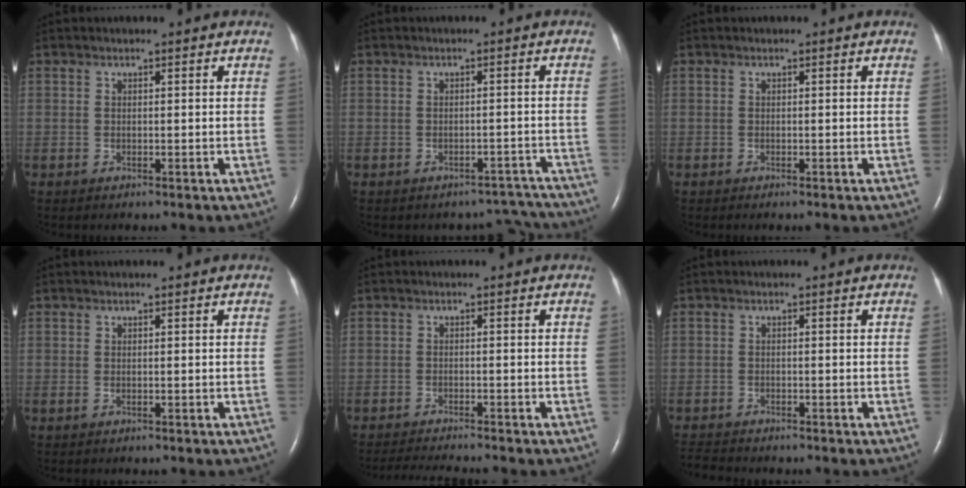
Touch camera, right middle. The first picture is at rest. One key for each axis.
{"total": 5.1, "fx": -4.7, "fy": 1.7, "fz": -1.3, "tx": 0.033, "ty": 0.033, "tz": -0.046}
{"total": 0.0}
{"total": 0.0}
{"total": 5.0, "fx": -4.6, "fy": -0.7, "fz": 1.6, "tx": -0.027, "ty": -0.018, "tz": -0.075}
{"total": 2.6, "fx": -2.5, "fy": 0.1, "fz": 0.4, "tx": -0.009, "ty": -0.013, "tz": -0.043}